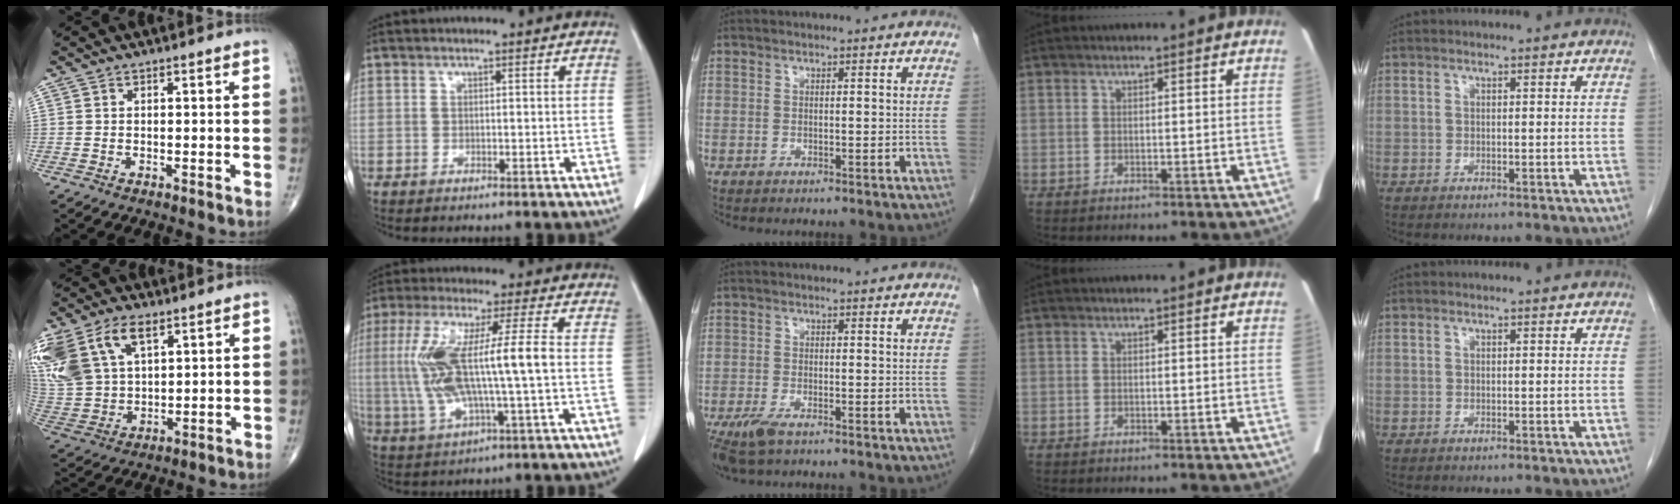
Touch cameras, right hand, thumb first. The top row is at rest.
{"thumb": {"total": 20.1, "force": [9.5, 11.9, 13.1], "torque": [-0.307, 0.006, 0.191]}, "index": {"total": 13.4, "force": [0.0, 1.3, 13.3], "torque": [-0.279, 0.011, 0.001]}, "middle": {"total": 4.6, "force": [-3.0, 1.5, 3.1], "torque": [-0.068, -0.011, -0.053]}}